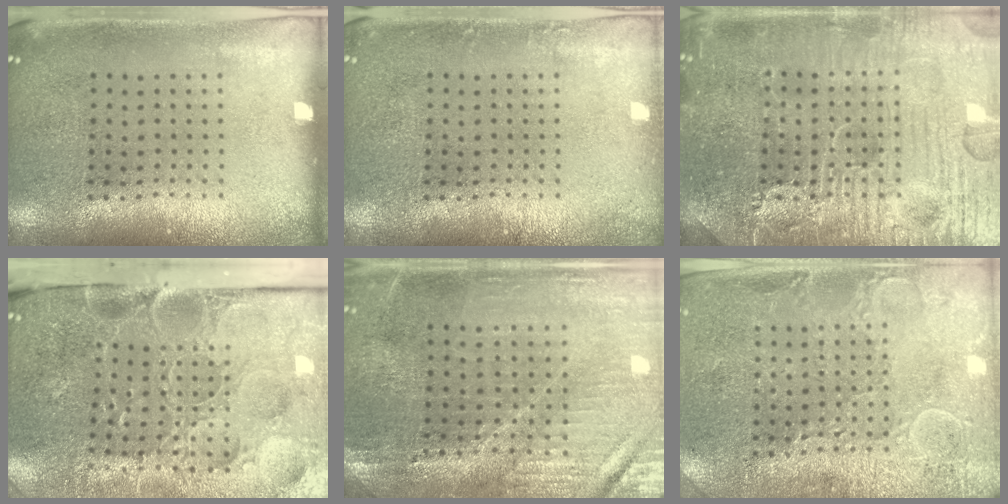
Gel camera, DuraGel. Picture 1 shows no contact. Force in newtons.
{"total": 0.7, "press": 0.7, "slide": 0.1}
{"total": 6.4, "press": 6.3, "slide": 0.7}
{"total": 5.2, "press": 4.1, "slide": 3.1}
{"total": 1.7, "press": 1.7, "slide": 0.3}
{"total": 2.8, "press": 2.7, "slide": 0.7}